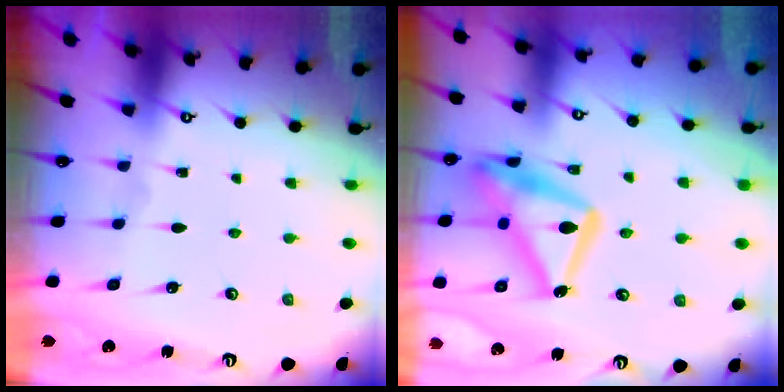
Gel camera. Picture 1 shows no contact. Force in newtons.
{"total": 20.7, "press": 20.6, "slide": 1.3}